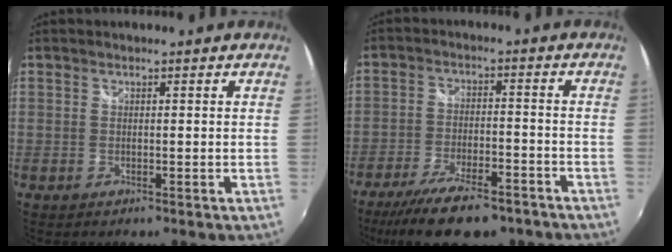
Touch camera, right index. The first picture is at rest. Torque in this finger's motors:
{"motor_torque": [1.59, -0.54, 0.51, 0.07]}